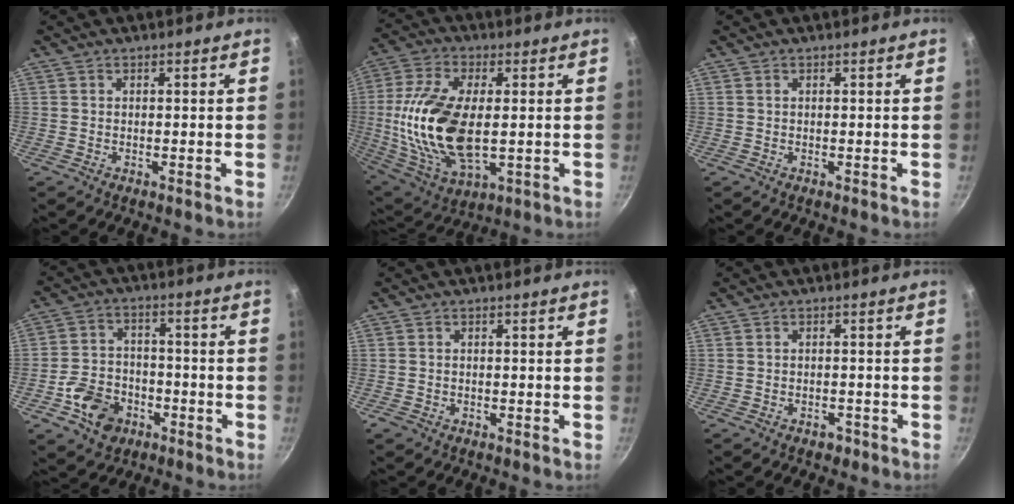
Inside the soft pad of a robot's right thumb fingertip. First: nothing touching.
{"total": 20.3, "force": [0.2, 10.3, 17.5], "torque": [-0.351, -0.001, 0.007]}
{"total": 0.0}
{"total": 9.8, "force": [-4.4, 7.5, 4.6], "torque": [-0.064, 0.038, -0.078]}
{"total": 0.8, "force": [-0.6, 0.6, 0.2], "torque": [-0.007, 0.002, -0.007]}
{"total": 1.6, "force": [-1.1, 1.0, 0.6], "torque": [0.000, 0.016, -0.006]}